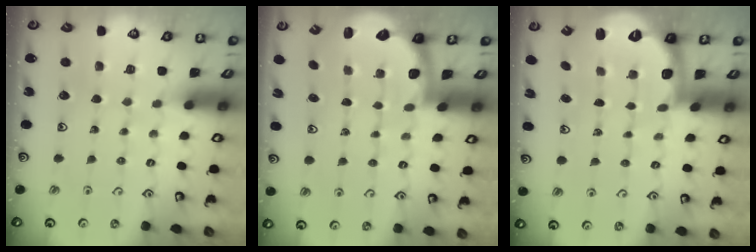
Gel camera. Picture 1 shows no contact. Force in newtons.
{"total": 2.4, "press": 2.1, "slide": 1.3}
{"total": 2.5, "press": 2.0, "slide": 1.5}